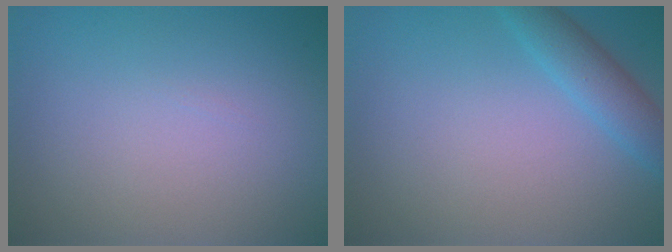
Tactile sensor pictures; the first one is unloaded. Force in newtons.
{"total": 2.9, "press": 2.9, "slide": 0.2}